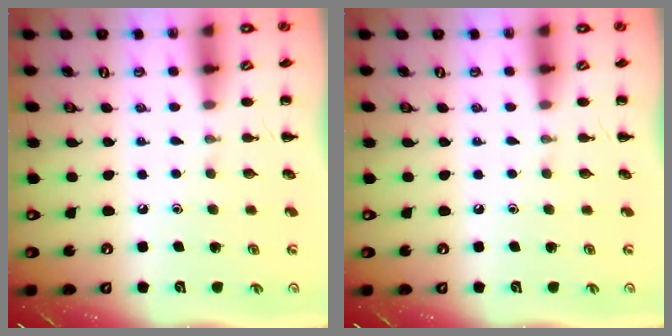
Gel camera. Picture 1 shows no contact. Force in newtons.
{"total": 0.0}